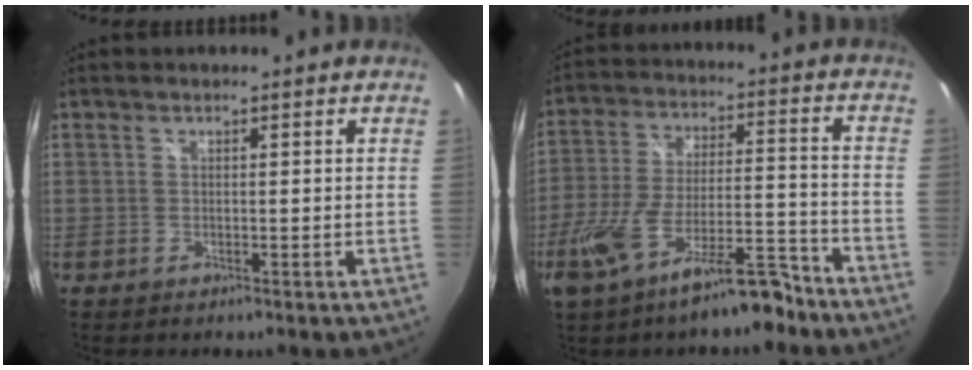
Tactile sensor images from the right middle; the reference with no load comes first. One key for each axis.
{"total": 15.5, "fx": -10.9, "fy": 3.9, "fz": 10.3, "tx": -0.201, "ty": -0.017, "tz": -0.178}